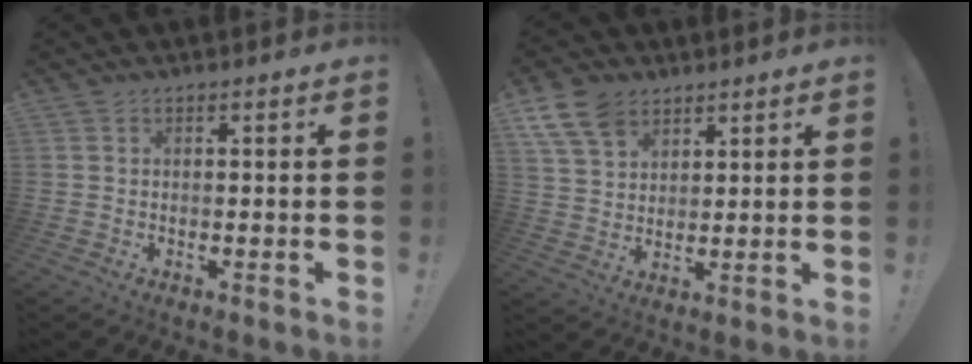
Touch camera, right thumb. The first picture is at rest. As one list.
[{"total": 10.3, "force": [6.6, 6.6, 4.5], "torque": [-0.082, -0.028, 0.131]}]